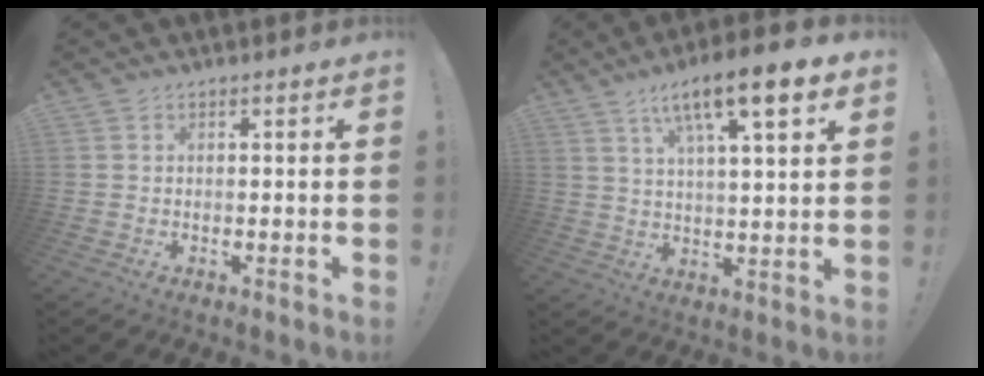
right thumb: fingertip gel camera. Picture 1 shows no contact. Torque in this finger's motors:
{"motor_torque": [-0.74, 1.56, 0.23, 0.28, 0.11]}